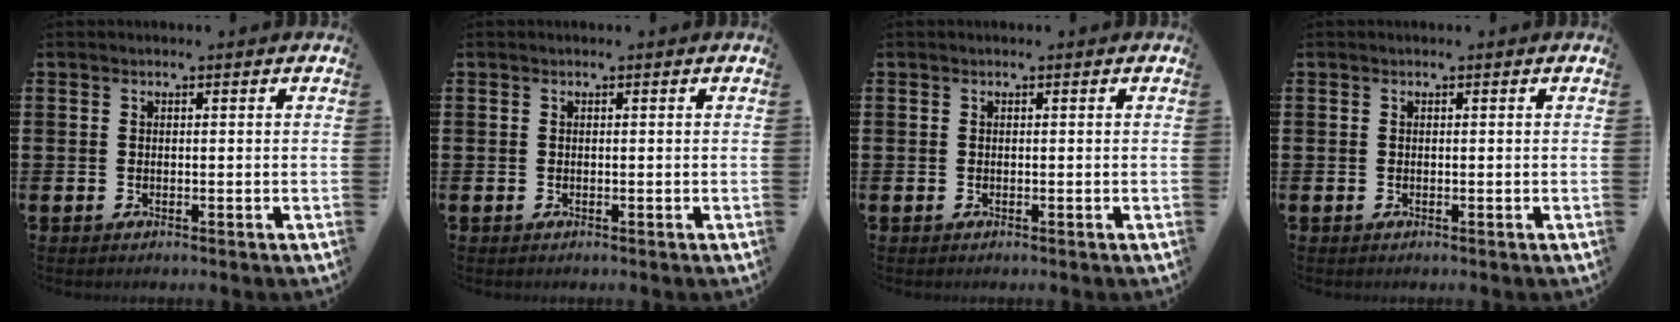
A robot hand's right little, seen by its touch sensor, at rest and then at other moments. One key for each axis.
{"total": 0.0}
{"total": 0.0}
{"total": 0.0}